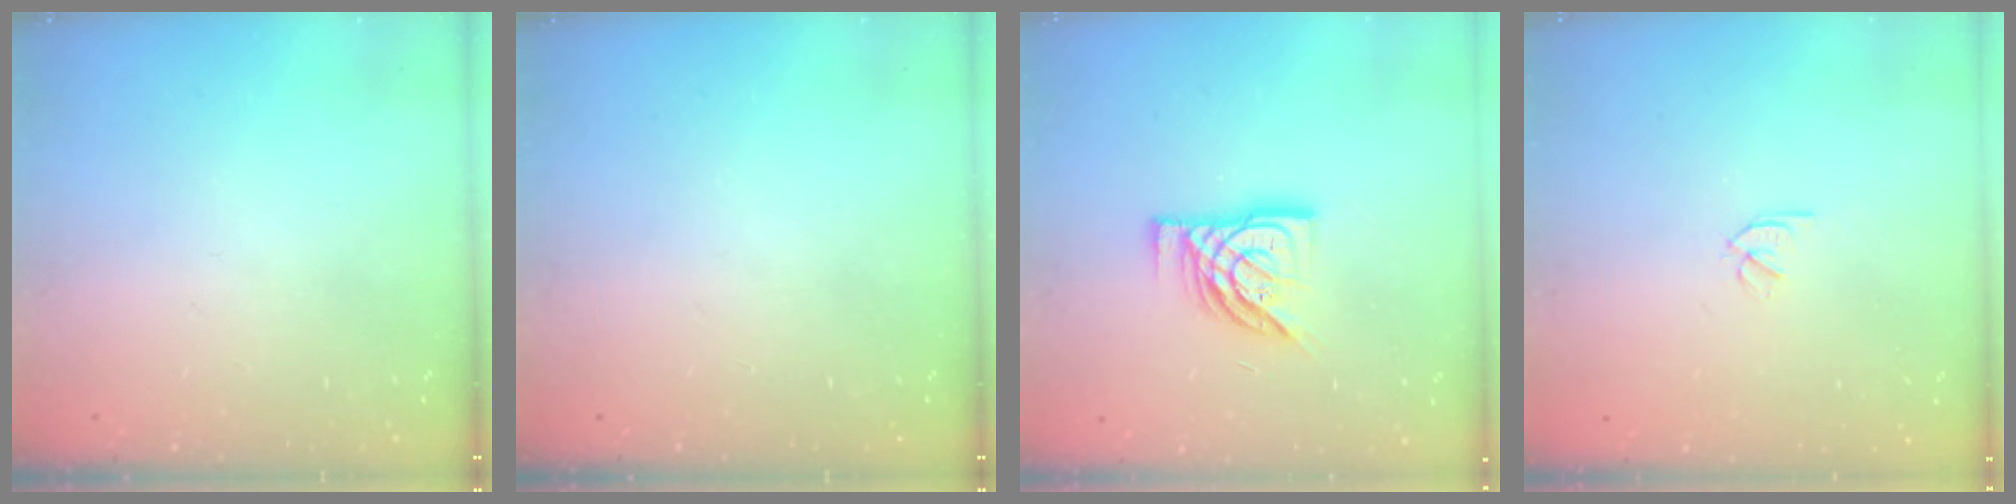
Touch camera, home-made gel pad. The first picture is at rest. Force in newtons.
{"total": 0.0}
{"total": 13.3, "press": 13.2, "slide": 1.2}
{"total": 1.8, "press": 1.7, "slide": 0.5}